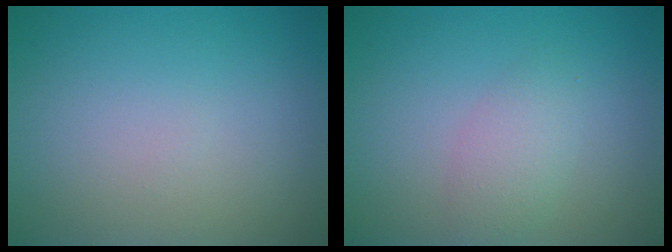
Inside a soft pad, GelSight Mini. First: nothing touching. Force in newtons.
{"total": 2.3, "press": 2.3, "slide": 0.1}